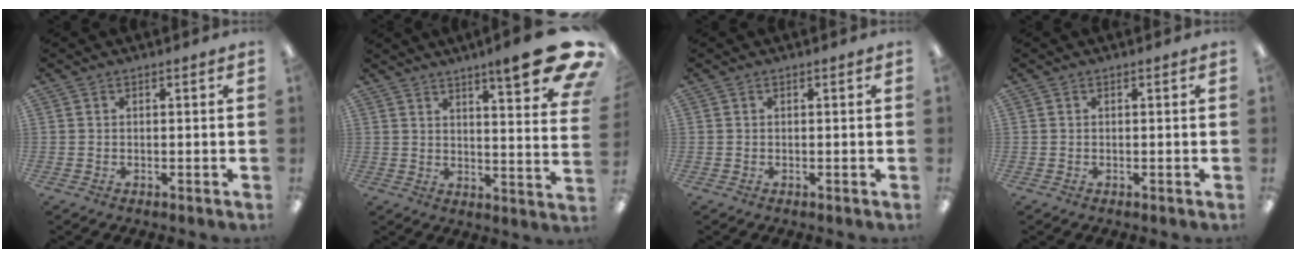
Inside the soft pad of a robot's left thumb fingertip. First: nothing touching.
{"total": 13.7, "force": [9.1, 2.2, 10.0], "torque": [-0.137, -0.065, 0.144]}
{"total": 0.0}
{"total": 0.0}